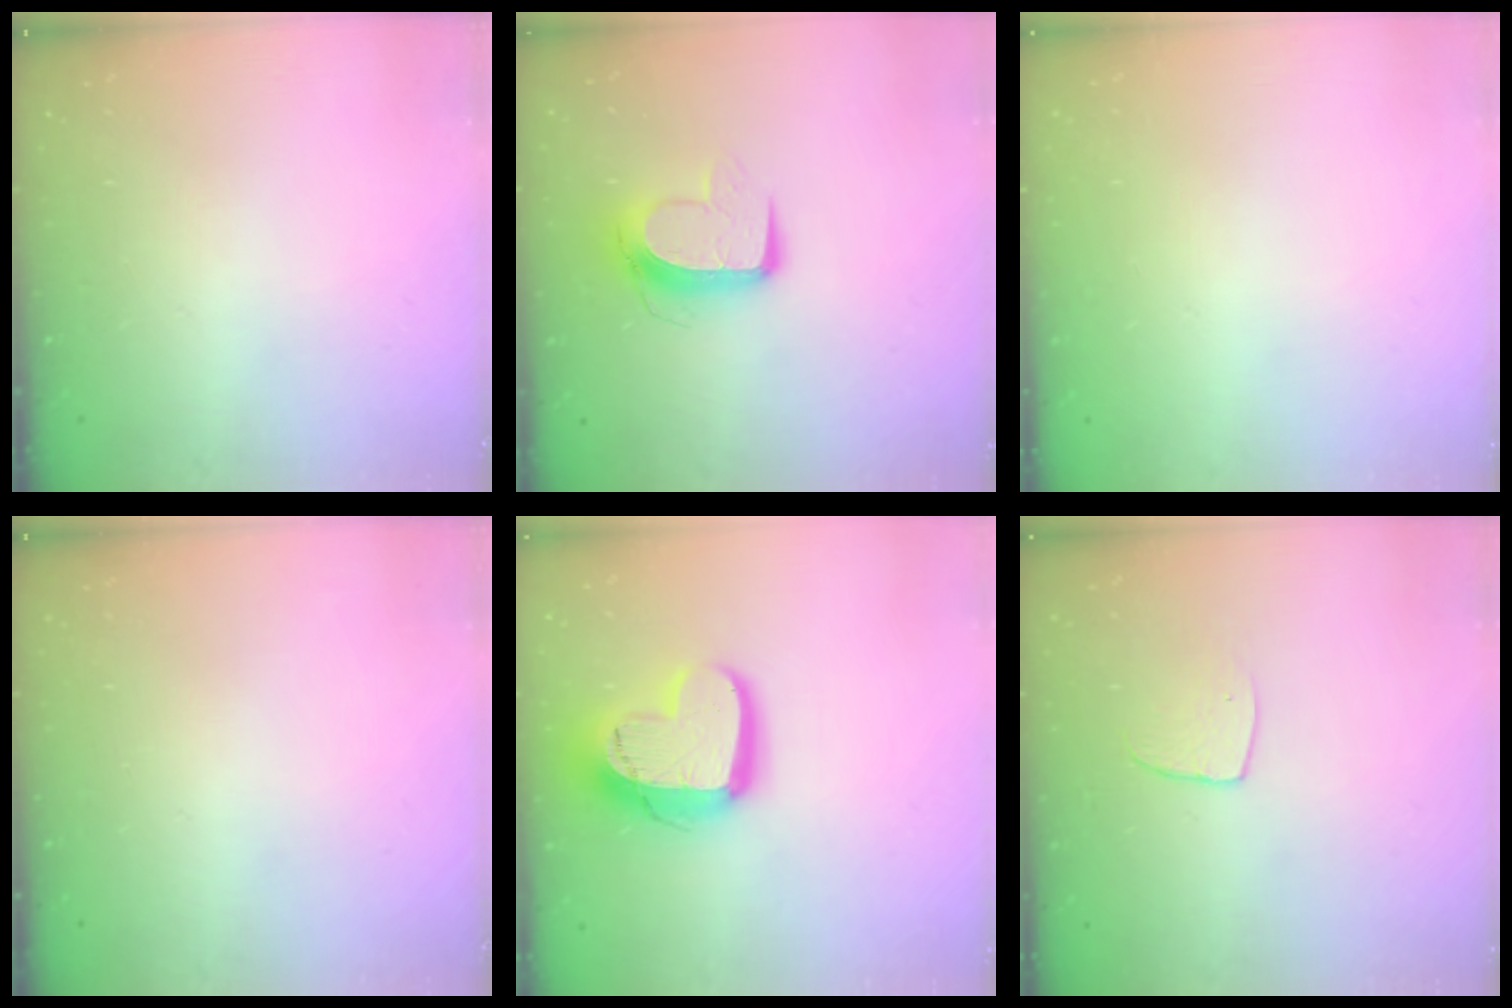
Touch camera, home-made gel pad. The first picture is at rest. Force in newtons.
{"total": 10.2, "press": 10.2, "slide": 0.6}
{"total": 0.0}
{"total": 0.0}
{"total": 16.8, "press": 16.7, "slide": 1.5}
{"total": 6.5, "press": 6.5, "slide": 0.5}